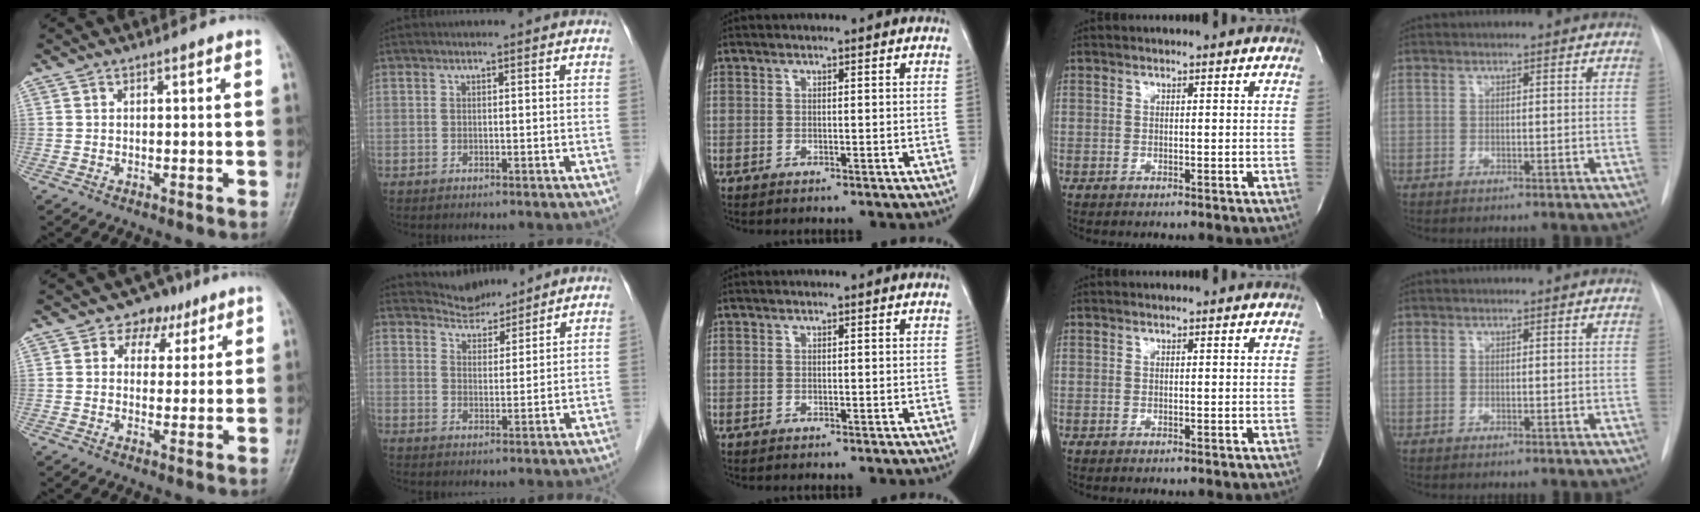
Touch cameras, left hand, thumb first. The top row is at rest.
{"thumb": {"total": 5.9, "force": [3.2, 4.7, 1.6], "torque": [0.013, -0.005, 0.043]}, "index": {"total": 4.9, "force": [4.8, 1.2, -0.1], "torque": [0.000, 0.014, 0.084]}}